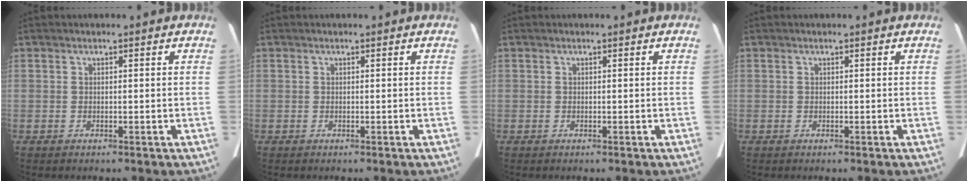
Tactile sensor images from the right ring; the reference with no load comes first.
{"total": 0.0}
{"total": 0.0}
{"total": 0.0}